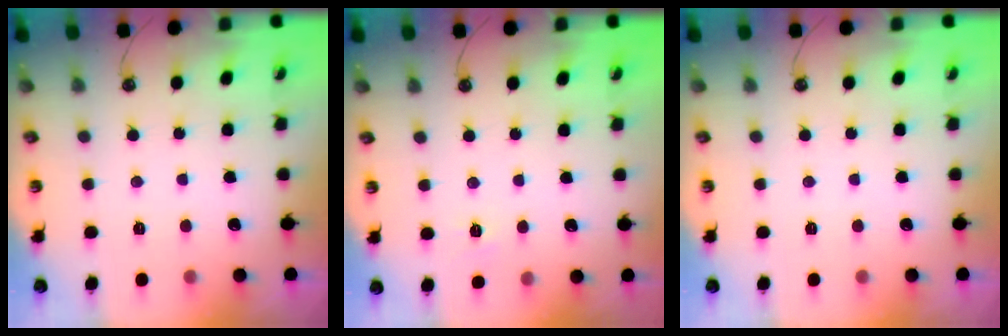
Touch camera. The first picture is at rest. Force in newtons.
{"total": 3.6, "press": 3.6, "slide": 0.5}
{"total": 0.0}